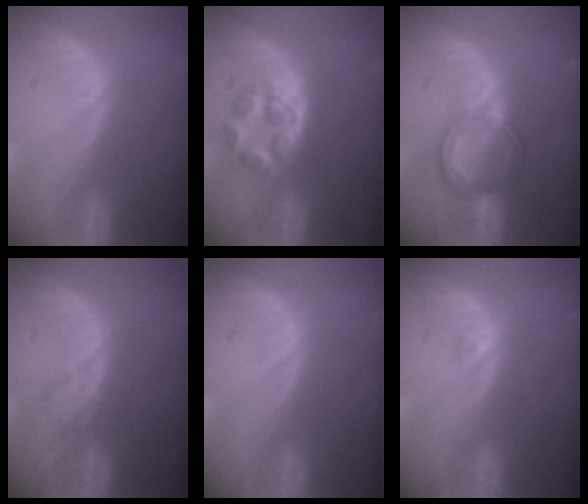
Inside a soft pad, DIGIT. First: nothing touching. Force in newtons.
{"total": 6.1, "press": 5.3, "slide": 3.2}
{"total": 6.1, "press": 5.5, "slide": 2.7}
{"total": 1.6, "press": 1.6, "slide": 0.2}
{"total": 0.0}
{"total": 0.5, "press": 0.5, "slide": 0.2}